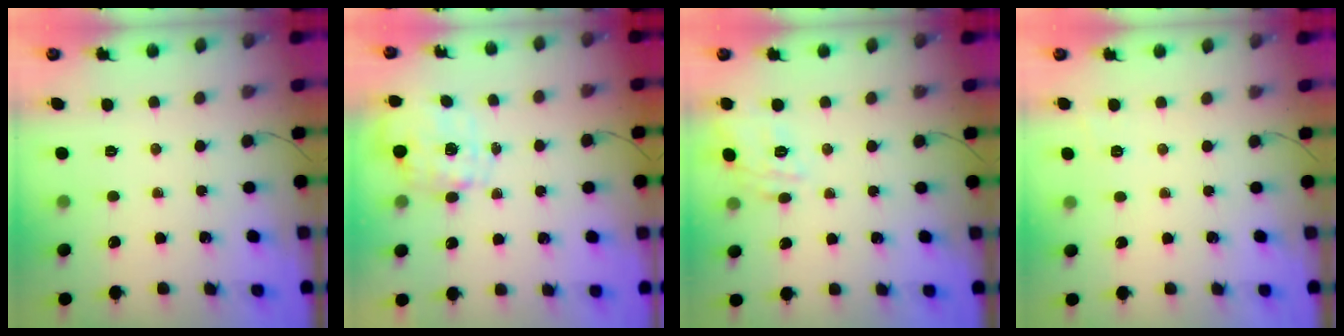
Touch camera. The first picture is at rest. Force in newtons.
{"total": 2.9, "press": 2.7, "slide": 0.9}
{"total": 13.4, "press": 13.4, "slide": 1.4}
{"total": 1.6, "press": 0.2, "slide": 1.6}